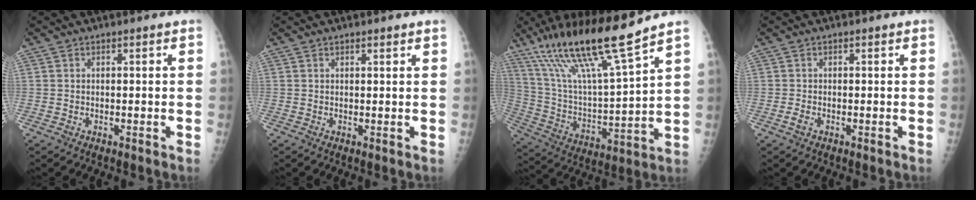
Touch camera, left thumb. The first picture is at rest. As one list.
[{"total": 1.1, "force": [0.9, 0.1, 0.6], "torque": [-0.004, -0.001, 0.013]}, {"total": 19.3, "force": [13.8, 1.3, 13.5], "torque": [-0.231, -0.065, 0.259]}, {"total": 1.1, "force": [-0.4, 0.6, 0.8], "torque": [-0.019, -0.002, -0.009]}]